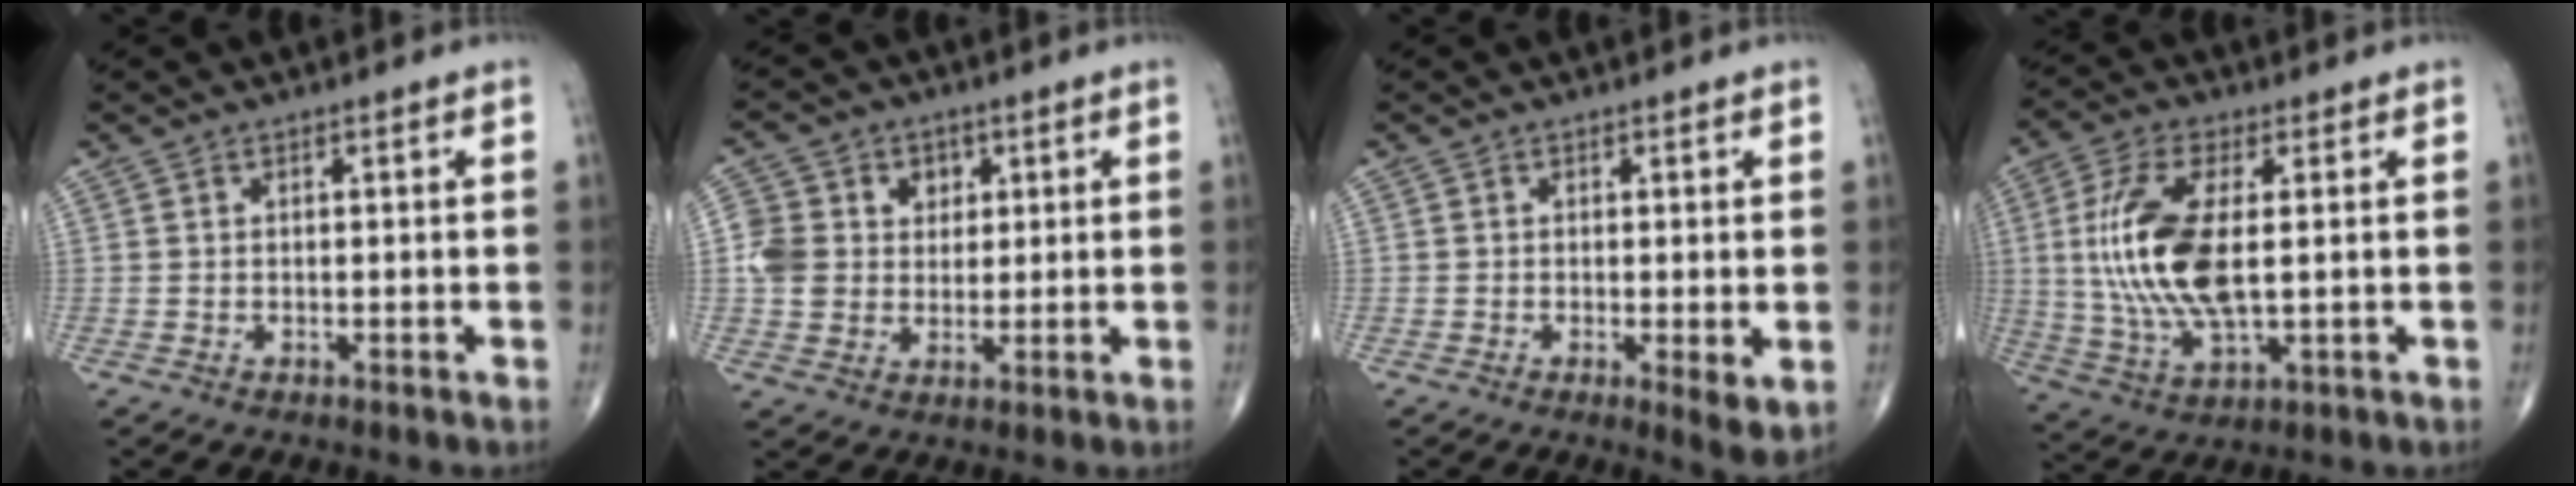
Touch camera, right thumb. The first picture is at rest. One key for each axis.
{"total": 9.2, "fx": 2.0, "fy": 8.1, "fz": 3.9, "tx": -0.041, "ty": 0.003, "tz": 0.037}
{"total": 3.6, "fx": -0.4, "fy": 0.8, "fz": 3.5, "tx": -0.057, "ty": -0.014, "tz": -0.011}
{"total": 15.4, "fx": 1.2, "fy": 6.2, "fz": 14.0, "tx": -0.302, "ty": -0.007, "tz": 0.027}